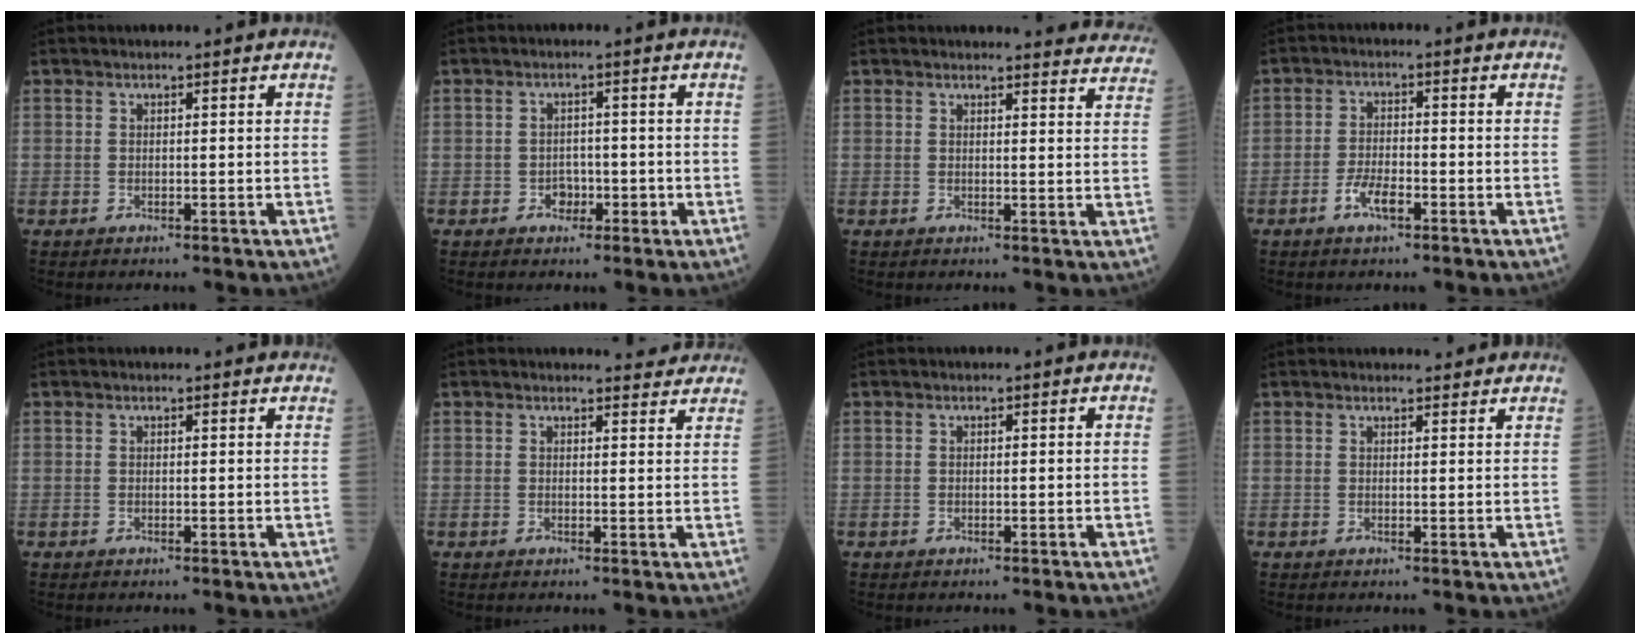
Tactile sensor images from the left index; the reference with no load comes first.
{"total": 2.4, "force": [-1.1, 1.8, 1.2], "torque": [-0.009, 0.007, -0.013]}
{"total": 11.5, "force": [11.4, 1.5, 1.2], "torque": [0.028, -0.051, 0.089]}
{"total": 3.9, "force": [-2.2, 1.2, 3.0], "torque": [-0.060, 0.001, -0.043]}
{"total": 1.8, "force": [1.8, 0.3, 0.2], "torque": [-0.007, 0.000, 0.008]}
{"total": 3.9, "force": [3.9, 0.5, 0.2], "torque": [-0.001, -0.005, 0.032]}
{"total": 0.0}
{"total": 3.4, "force": [3.3, 0.7, 0.7], "torque": [-0.006, 0.009, 0.037]}